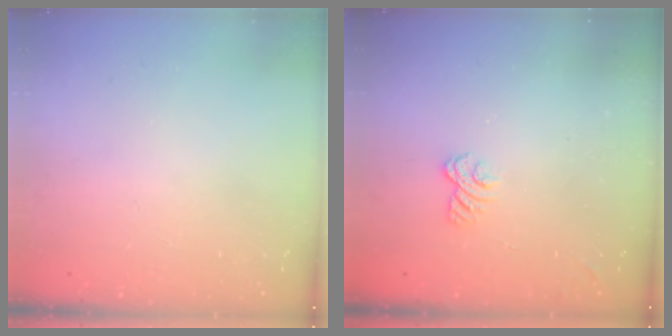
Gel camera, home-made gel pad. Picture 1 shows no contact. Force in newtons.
{"total": 2.3, "press": 1.9, "slide": 1.2}